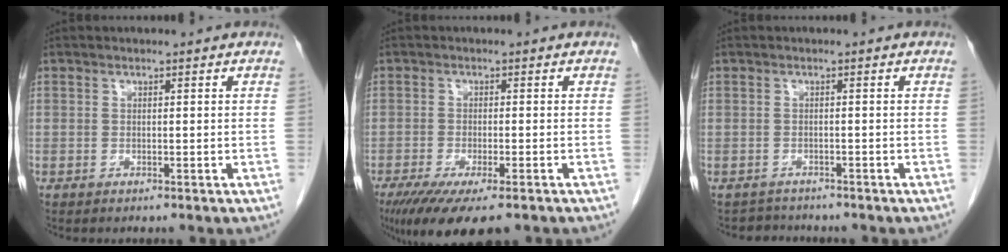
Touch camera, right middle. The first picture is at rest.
{"total": 10.9, "force": [-7.8, 2.6, 7.1], "torque": [-0.104, -0.019, -0.120]}
{"total": 2.5, "force": [-2.3, 0.7, -0.6], "torque": [0.010, -0.005, -0.037]}